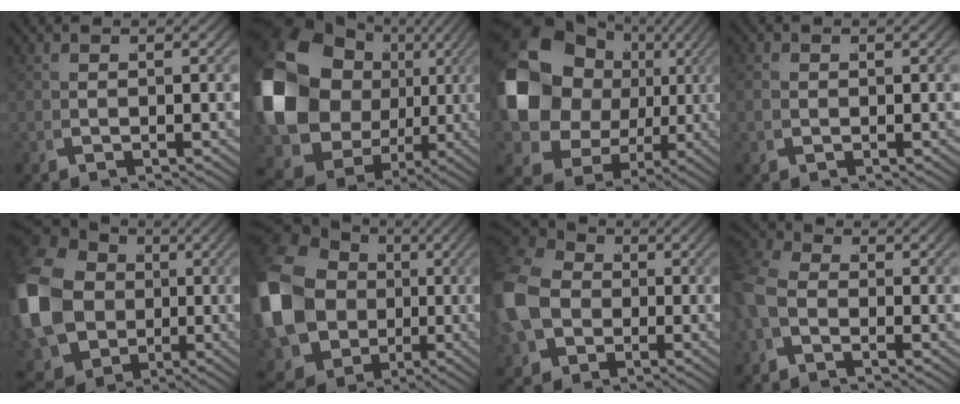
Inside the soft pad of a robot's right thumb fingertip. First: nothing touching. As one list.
[{"total": 17.0, "force": [0.3, 12.8, 11.1], "torque": [-0.267, -0.064, 0.038]}, {"total": 16.1, "force": [0.6, 12.5, 10.2], "torque": [-0.239, -0.058, 0.032]}, {"total": 0.8, "force": [0.2, 0.8, 0.3], "torque": [-0.012, -0.009, 0.008]}, {"total": 17.0, "force": [-0.2, 14.3, 9.2], "torque": [-0.268, -0.067, 0.021]}, {"total": 16.0, "force": [-1.7, 13.6, 8.3], "torque": [-0.256, -0.078, 0.002]}, {"total": 12.3, "force": [0.6, 10.2, 6.9], "torque": [-0.167, -0.021, 0.014]}, {"total": 4.4, "force": [0.2, 3.6, 2.6], "torque": [-0.058, -0.006, -0.003]}]